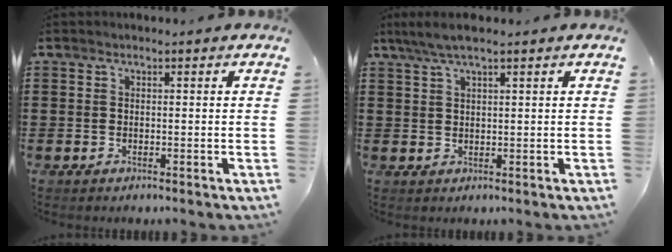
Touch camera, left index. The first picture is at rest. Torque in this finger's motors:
{"motor_torque": [0.20, -0.24, 0.29, 0.10]}